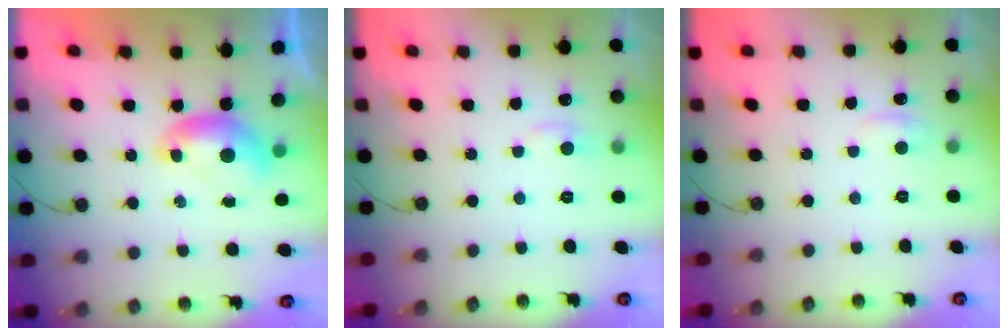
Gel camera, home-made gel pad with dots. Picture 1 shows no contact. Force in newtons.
{"total": 1.1, "press": 0.8, "slide": 0.8}
{"total": 2.5, "press": 2.5, "slide": 0.5}